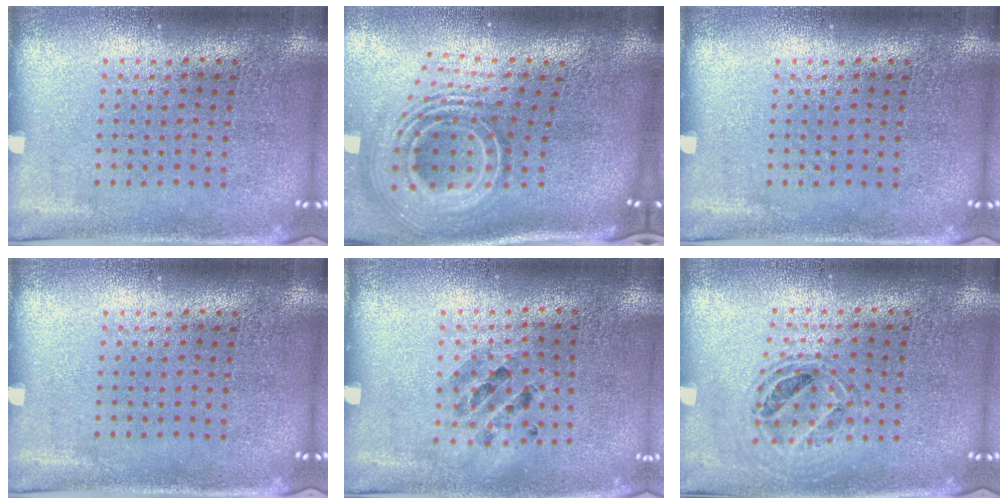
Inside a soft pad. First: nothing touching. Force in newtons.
{"total": 3.2, "press": 2.0, "slide": 2.5}
{"total": 0.0}
{"total": 0.0}
{"total": 0.8, "press": 0.8, "slide": 0.1}
{"total": 0.7, "press": 0.7, "slide": 0.1}